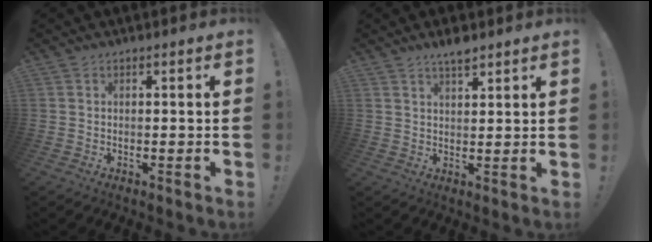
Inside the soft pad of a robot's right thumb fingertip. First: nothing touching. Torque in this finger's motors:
{"motor_torque": [-0.57, 0.63, 0.53, 0.38, 0.04]}